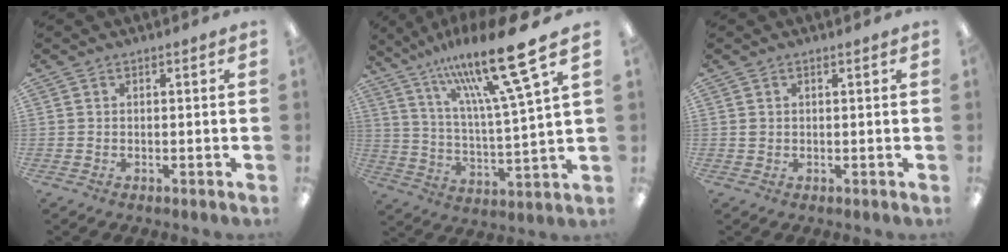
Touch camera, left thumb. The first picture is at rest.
{"total": 21.6, "force": [14.3, 3.3, 15.9], "torque": [-0.275, -0.078, 0.223]}
{"total": 0.6, "force": [0.2, 0.5, 0.4], "torque": [-0.009, 0.003, 0.003]}